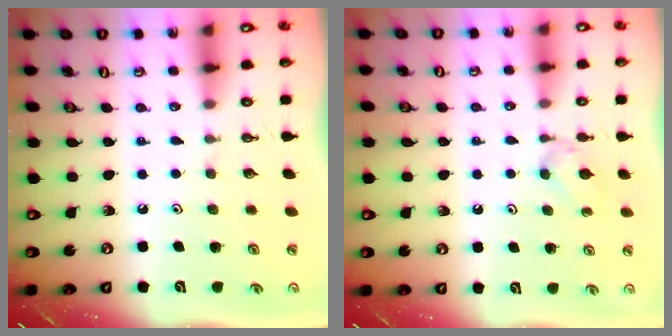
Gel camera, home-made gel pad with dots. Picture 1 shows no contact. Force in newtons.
{"total": 3.7, "press": 3.6, "slide": 0.7}